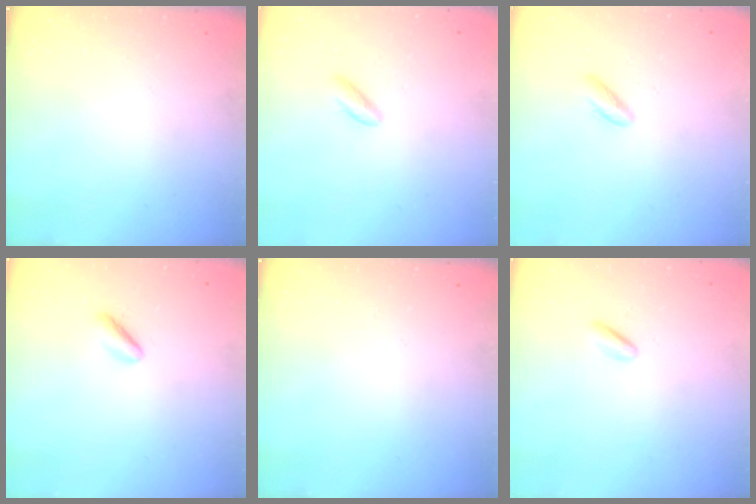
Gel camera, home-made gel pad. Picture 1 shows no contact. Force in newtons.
{"total": 2.3, "press": 2.2, "slide": 0.9}
{"total": 2.2, "press": 2.0, "slide": 0.9}
{"total": 2.5, "press": 2.3, "slide": 1.1}
{"total": 0.0}
{"total": 1.5, "press": 1.3, "slide": 0.7}